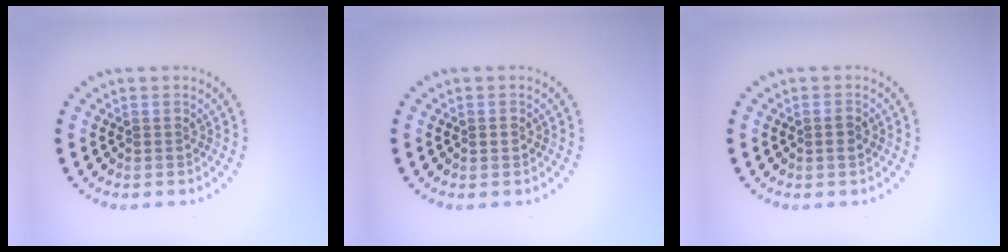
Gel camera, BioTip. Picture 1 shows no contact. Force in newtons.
{"total": 0.8, "press": 0.8, "slide": 0.1}
{"total": 1.0, "press": 1.0, "slide": 0.1}